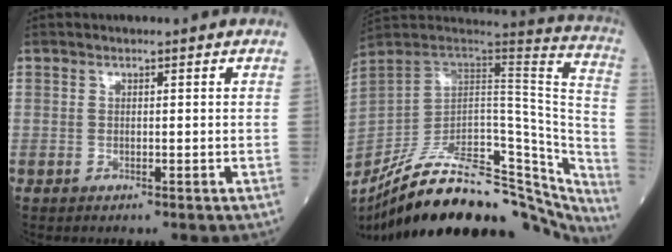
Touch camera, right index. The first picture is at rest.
{"total": 35.0, "force": [-28.3, 10.5, 17.8], "torque": [-0.230, -0.020, -0.395]}